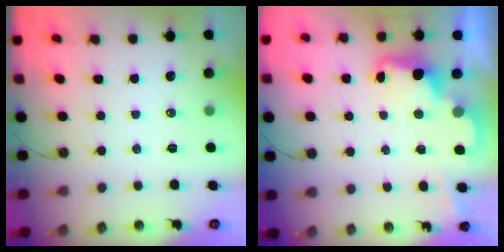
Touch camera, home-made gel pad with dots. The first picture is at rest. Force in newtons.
{"total": 2.5, "press": 2.5, "slide": 0.6}